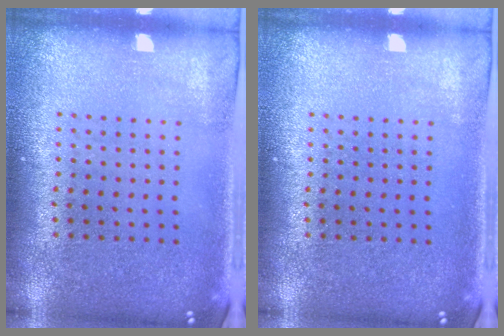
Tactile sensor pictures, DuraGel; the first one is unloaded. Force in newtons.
{"total": 0.0}